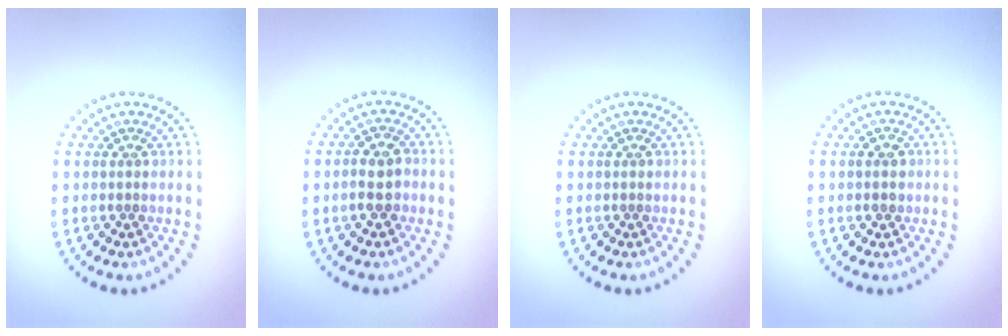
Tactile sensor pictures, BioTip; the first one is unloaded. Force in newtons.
{"total": 2.5, "press": 2.4, "slide": 0.5}
{"total": 0.0}
{"total": 1.0, "press": 1.0, "slide": 0.3}